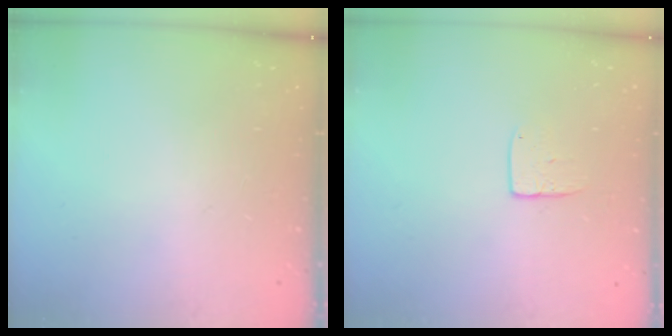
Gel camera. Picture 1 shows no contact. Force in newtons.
{"total": 5.8, "press": 5.7, "slide": 0.6}